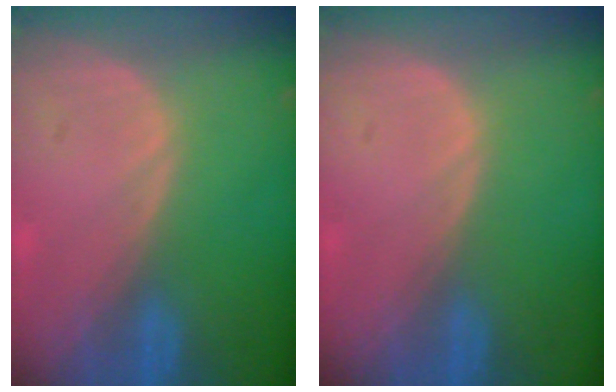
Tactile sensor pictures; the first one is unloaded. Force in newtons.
{"total": 0.0}